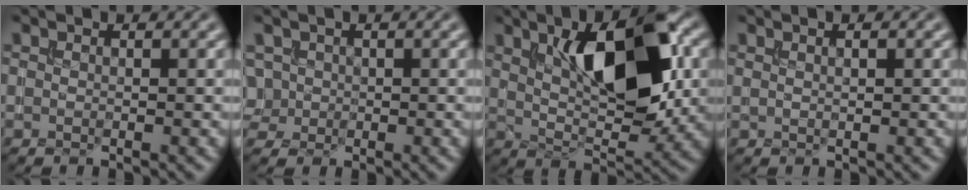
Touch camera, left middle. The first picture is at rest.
{"total": 1.9, "force": [0.2, 1.8, 0.6], "torque": [-0.007, 0.001, 0.008]}
{"total": 9.7, "force": [2.9, 3.8, 8.4], "torque": [-0.129, 0.008, 0.049]}
{"total": 0.9, "force": [0.5, 0.2, 0.7], "torque": [-0.012, -0.002, 0.008]}